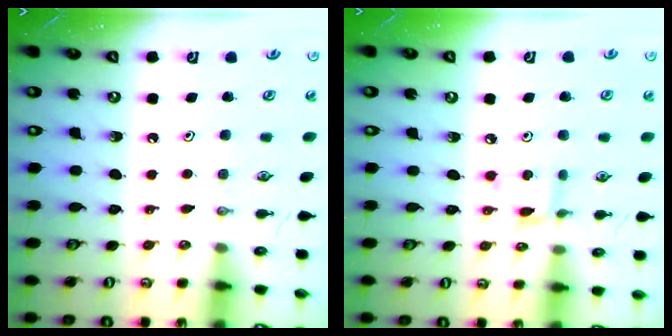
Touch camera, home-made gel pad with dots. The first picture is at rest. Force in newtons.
{"total": 3.0, "press": 3.0, "slide": 0.1}